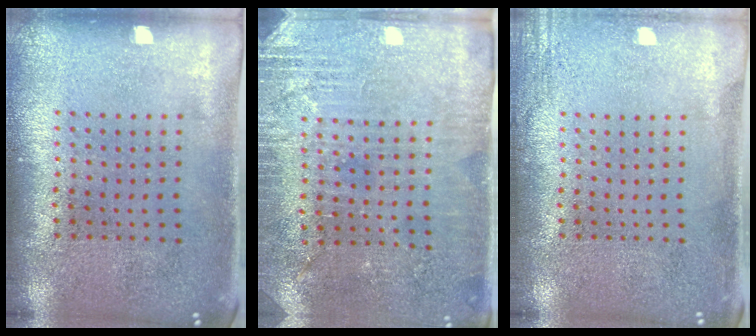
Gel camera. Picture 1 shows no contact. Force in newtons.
{"total": 2.9, "press": 2.8, "slide": 0.4}
{"total": 1.8, "press": 1.8, "slide": 0.2}